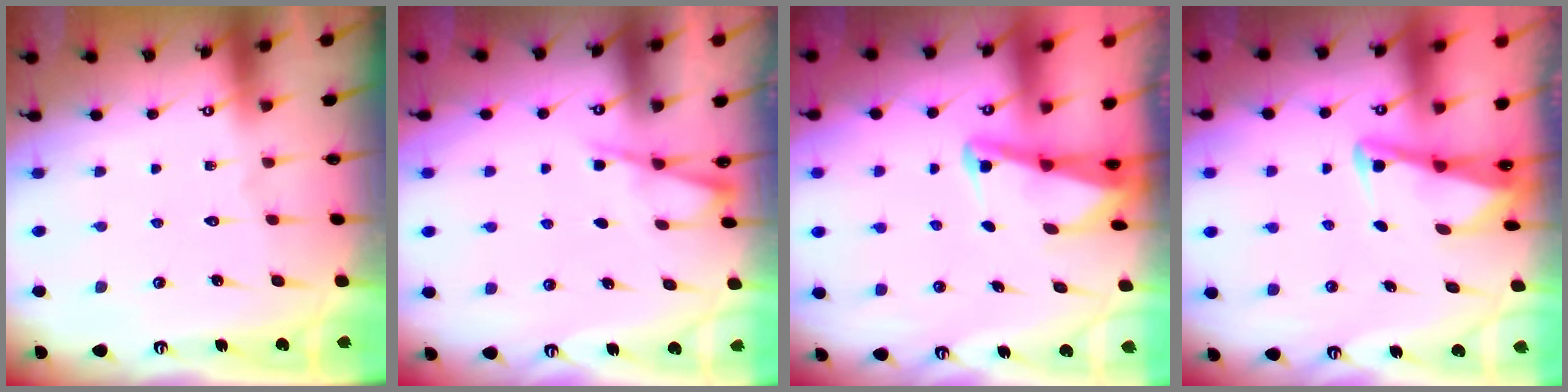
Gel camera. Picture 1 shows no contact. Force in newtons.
{"total": 2.7, "press": 2.7, "slide": 0.3}
{"total": 2.7, "press": 2.7, "slide": 0.6}
{"total": 2.9, "press": 2.8, "slide": 0.4}